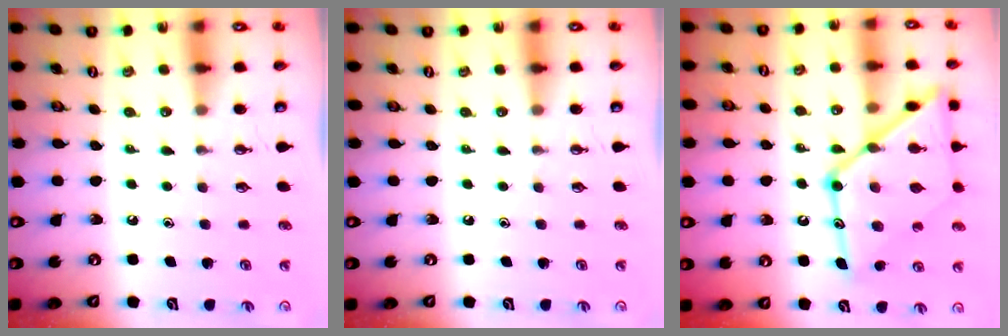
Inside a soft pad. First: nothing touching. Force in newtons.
{"total": 0.0}
{"total": 22.0, "press": 21.9, "slide": 1.6}